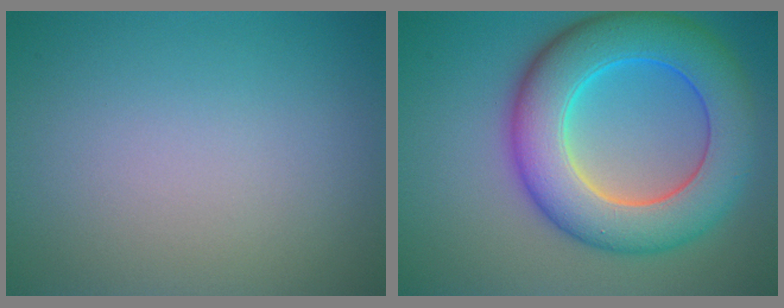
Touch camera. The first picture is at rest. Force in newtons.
{"total": 10.2, "press": 10.2, "slide": 0.2}